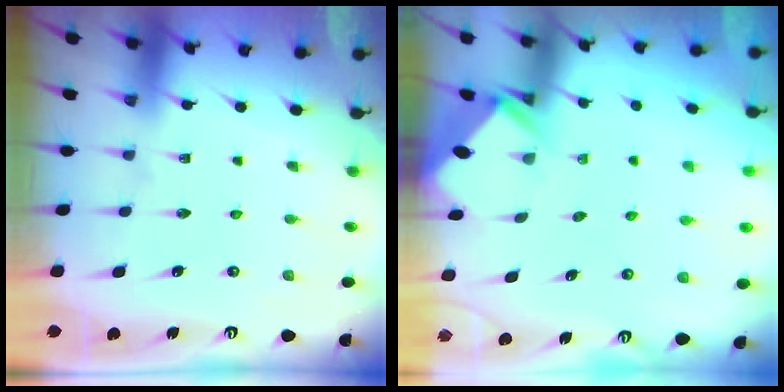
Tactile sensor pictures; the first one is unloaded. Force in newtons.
{"total": 2.6, "press": 2.6, "slide": 0.2}